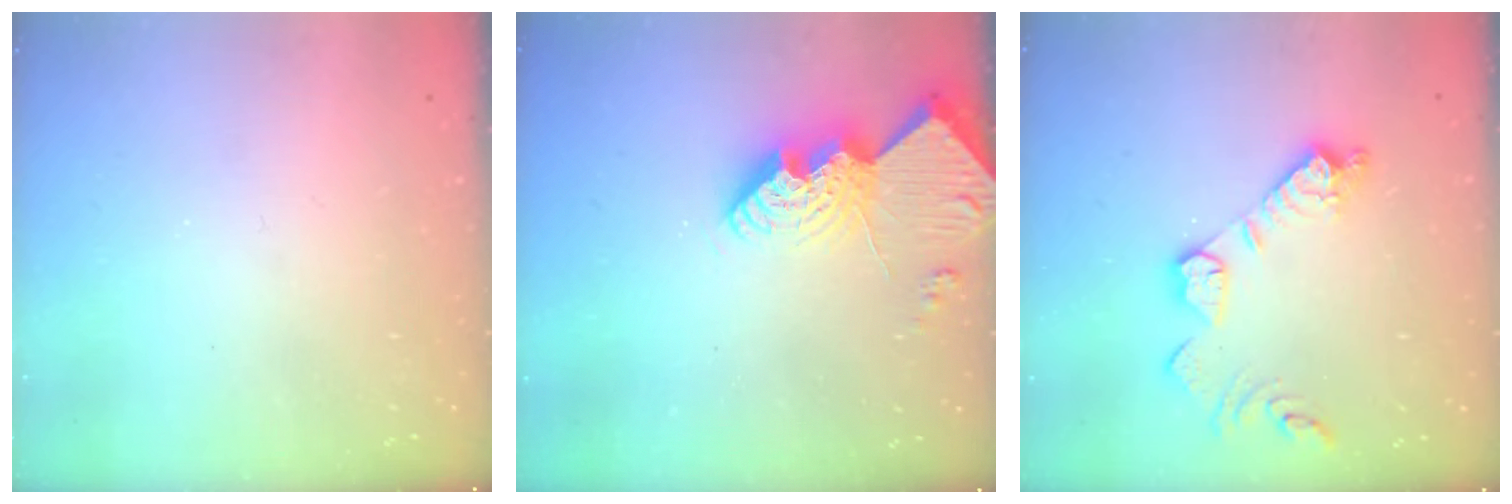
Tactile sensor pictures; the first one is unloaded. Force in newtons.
{"total": 13.9, "press": 13.9, "slide": 0.9}
{"total": 14.1, "press": 14.1, "slide": 1.1}